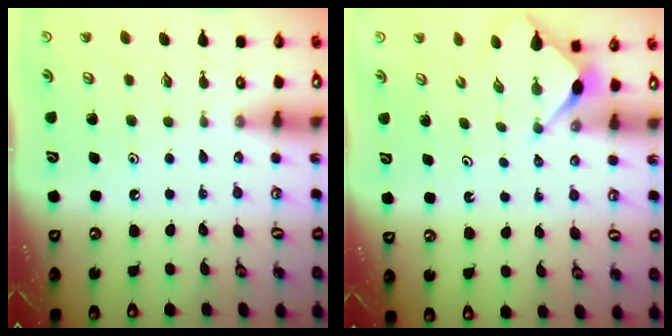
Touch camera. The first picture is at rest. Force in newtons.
{"total": 2.9, "press": 2.9, "slide": 0.3}